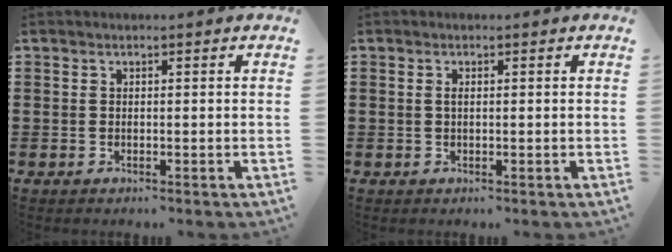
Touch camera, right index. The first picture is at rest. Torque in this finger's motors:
{"motor_torque": [0.62, -0.10, 0.25, 0.06]}